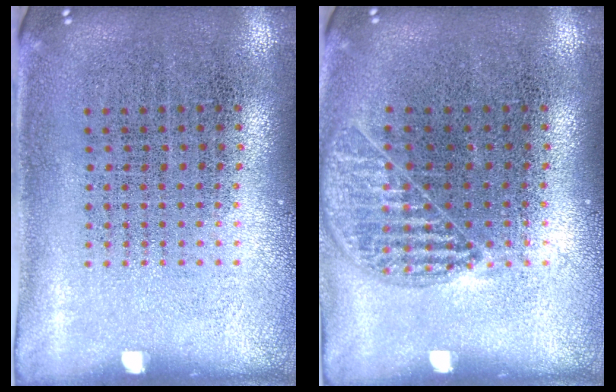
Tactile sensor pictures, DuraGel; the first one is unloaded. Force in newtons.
{"total": 1.0, "press": 1.0, "slide": 0.3}